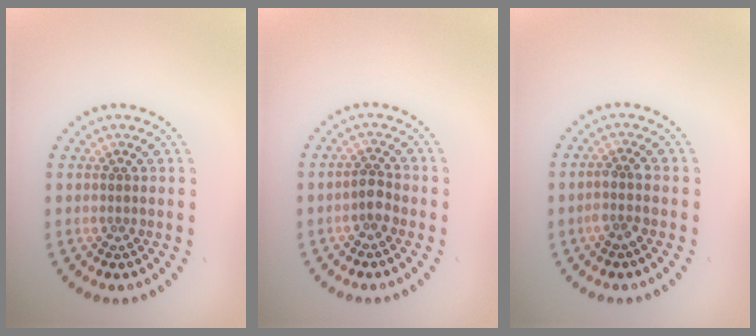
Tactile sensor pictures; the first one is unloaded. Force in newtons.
{"total": 1.5, "press": 1.3, "slide": 0.7}
{"total": 1.7, "press": 1.5, "slide": 0.8}